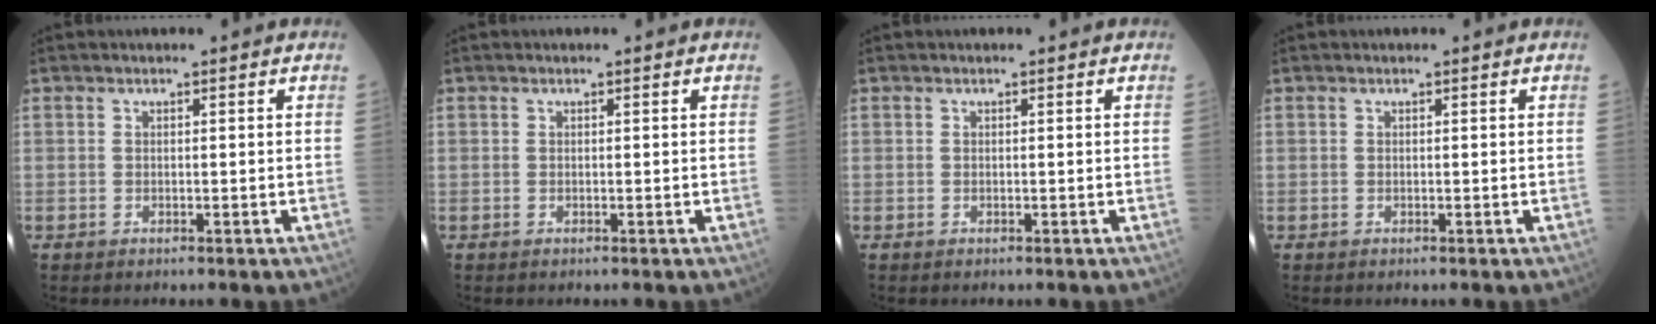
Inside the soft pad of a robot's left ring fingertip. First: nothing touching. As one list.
[{"total": 0.0}, {"total": 0.0}, {"total": 0.0}]